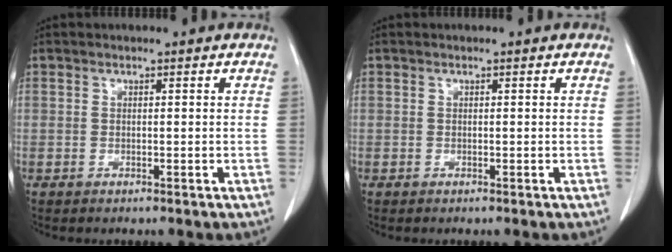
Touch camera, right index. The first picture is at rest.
{"total": 0.0}